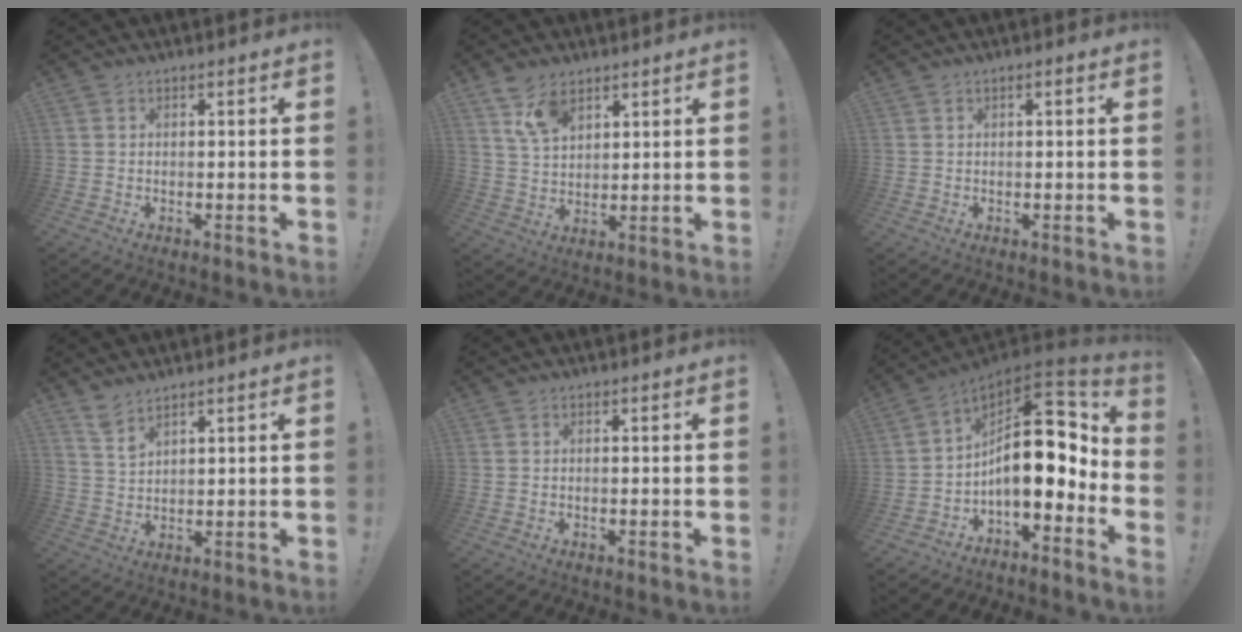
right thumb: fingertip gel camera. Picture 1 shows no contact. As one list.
[{"total": 8.9, "force": [5.9, 4.5, 4.9], "torque": [-0.095, -0.020, 0.113]}, {"total": 0.9, "force": [0.0, 0.0, 0.9], "torque": [-0.017, 0.000, -0.001]}, {"total": 4.9, "force": [4.2, 1.1, 2.3], "torque": [-0.046, -0.024, 0.078]}, {"total": 0.0}, {"total": 18.9, "force": [0.8, 9.1, 16.5], "torque": [-0.264, -0.007, 0.016]}]